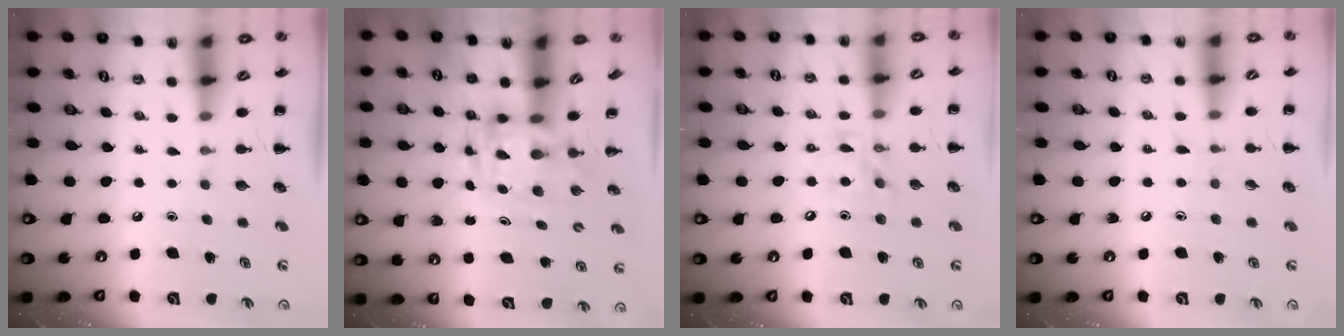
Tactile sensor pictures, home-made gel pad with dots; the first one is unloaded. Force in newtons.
{"total": 3.0, "press": 3.0, "slide": 0.6}
{"total": 9.8, "press": 9.7, "slide": 1.3}
{"total": 3.9, "press": 3.6, "slide": 1.7}